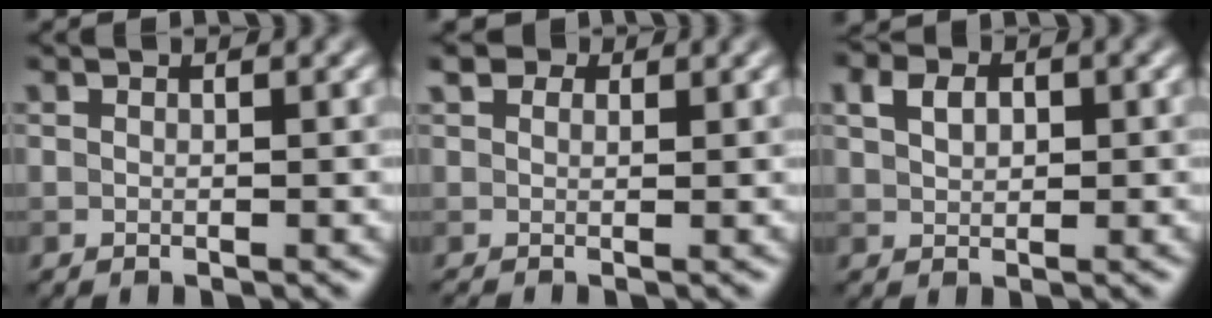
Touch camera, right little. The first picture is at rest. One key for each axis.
{"total": 1.9, "fx": 0.8, "fy": 1.3, "fz": 1.1, "tx": -0.022, "ty": 0.004, "tz": 0.010}
{"total": 2.5, "fx": 0.8, "fy": 1.8, "fz": 1.6, "tx": -0.033, "ty": 0.007, "tz": 0.011}